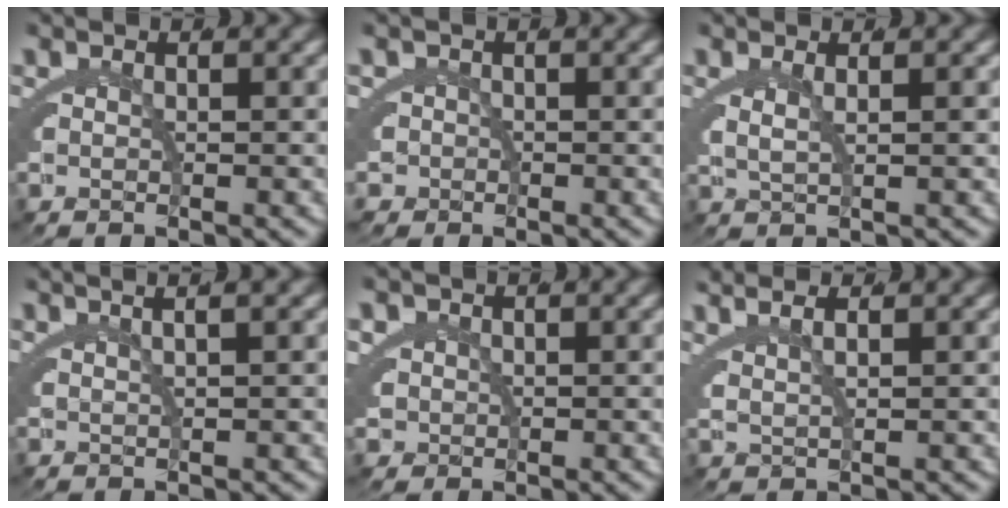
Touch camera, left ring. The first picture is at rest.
{"total": 3.2, "force": [-1.6, 2.7, 0.1], "torque": [-0.007, -0.013, -0.033]}
{"total": 2.1, "force": [0.8, 0.4, 1.9], "torque": [-0.037, -0.007, 0.020]}
{"total": 4.0, "force": [2.8, 0.2, 2.8], "torque": [-0.013, 0.025, 0.040]}
{"total": 3.6, "force": [0.0, 3.4, 1.3], "torque": [-0.045, -0.017, 0.005]}
{"total": 3.8, "force": [2.8, 1.2, 2.3], "torque": [-0.033, 0.014, 0.044]}